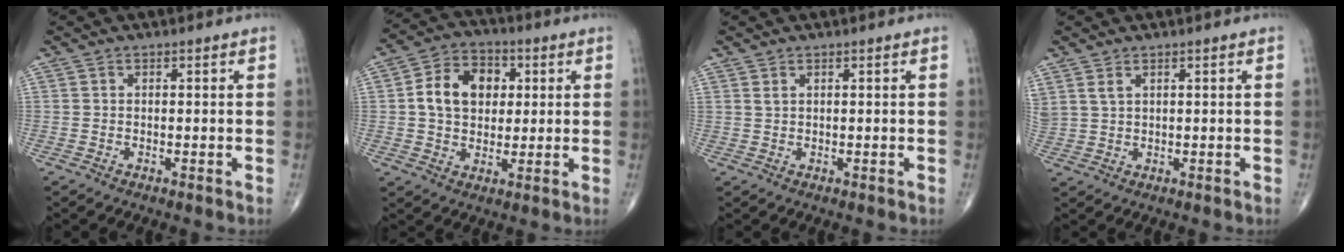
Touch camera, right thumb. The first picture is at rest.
{"total": 11.3, "force": [1.9, 8.3, 7.4], "torque": [-0.100, 0.009, 0.026]}
{"total": 0.9, "force": [0.7, 0.3, 0.6], "torque": [-0.009, 0.002, 0.015]}
{"total": 2.7, "force": [1.7, 1.3, 1.7], "torque": [-0.041, 0.001, 0.046]}